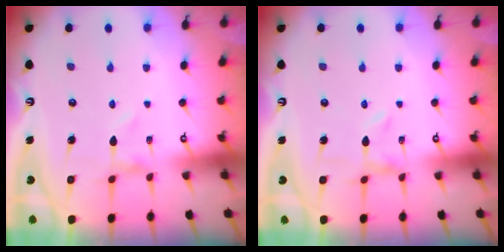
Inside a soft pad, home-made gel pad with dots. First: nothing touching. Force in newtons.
{"total": 0.0}